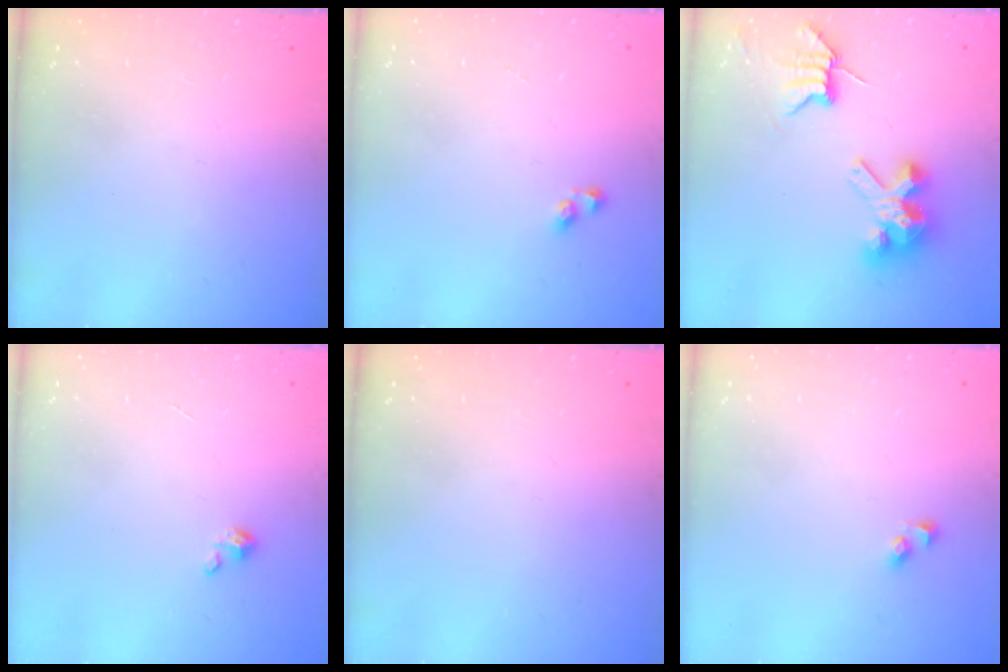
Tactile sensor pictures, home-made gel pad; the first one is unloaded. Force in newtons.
{"total": 2.7, "press": 2.6, "slide": 0.6}
{"total": 8.4, "press": 8.4, "slide": 0.6}
{"total": 1.4, "press": 1.4, "slide": 0.3}
{"total": 0.0}
{"total": 2.5, "press": 2.5, "slide": 0.3}